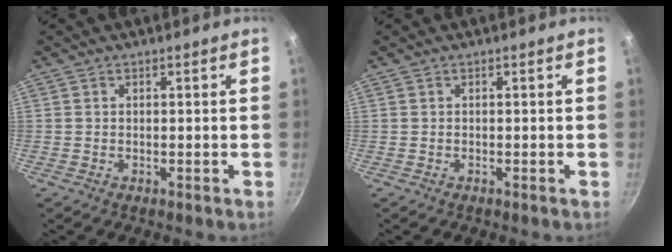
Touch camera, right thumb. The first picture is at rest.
{"total": 0.0}